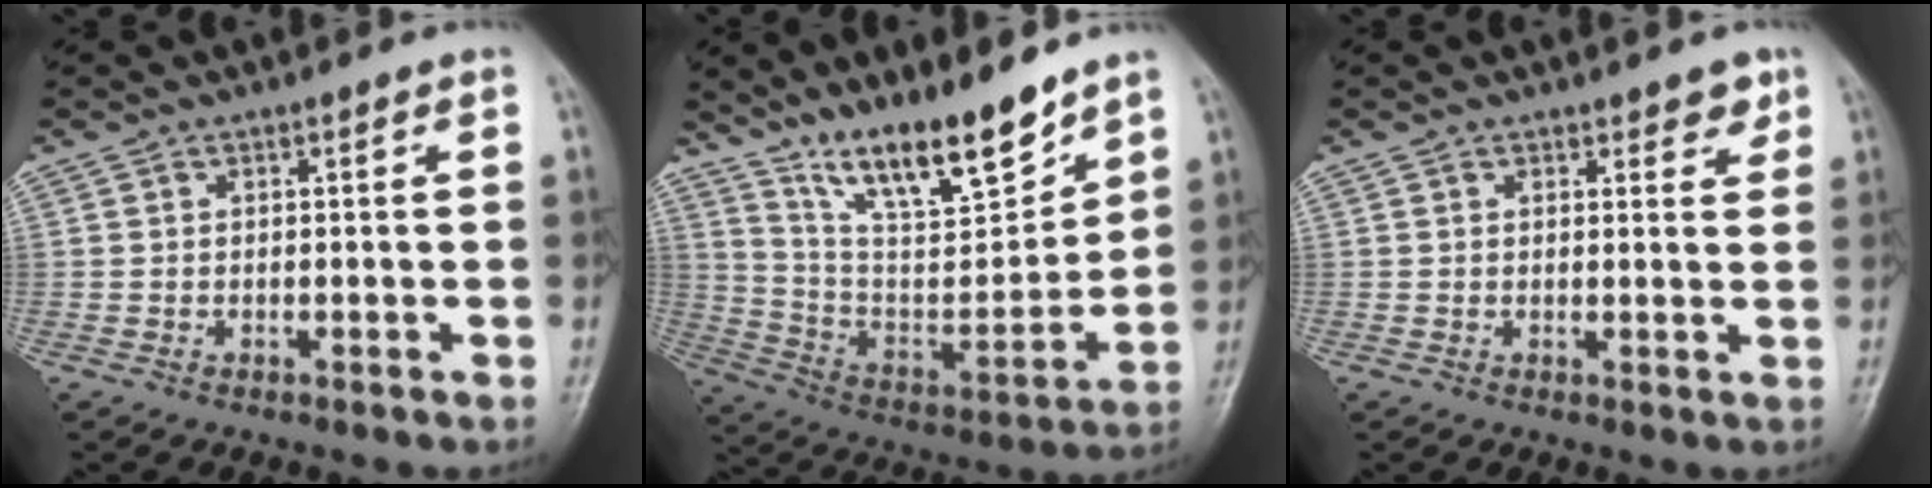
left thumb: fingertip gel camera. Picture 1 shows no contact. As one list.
[{"total": 17.2, "force": [13.0, 4.3, 10.3], "torque": [-0.139, -0.079, 0.241]}, {"total": 2.7, "force": [1.9, 1.3, 1.4], "torque": [0.002, -0.010, 0.024]}]